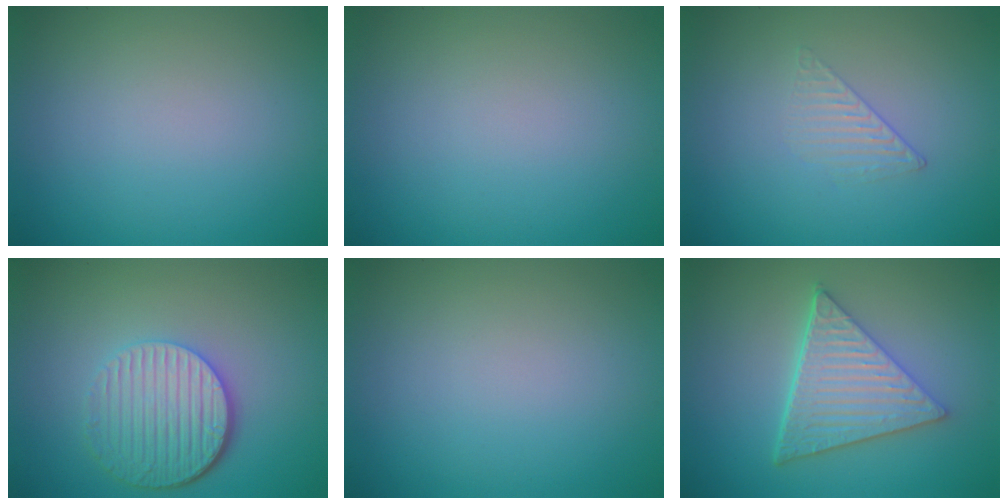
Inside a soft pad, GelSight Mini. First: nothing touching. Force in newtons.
{"total": 0.0}
{"total": 1.4, "press": 0.3, "slide": 1.4}
{"total": 5.4, "press": 4.0, "slide": 3.6}
{"total": 0.0}
{"total": 6.2, "press": 4.6, "slide": 4.1}